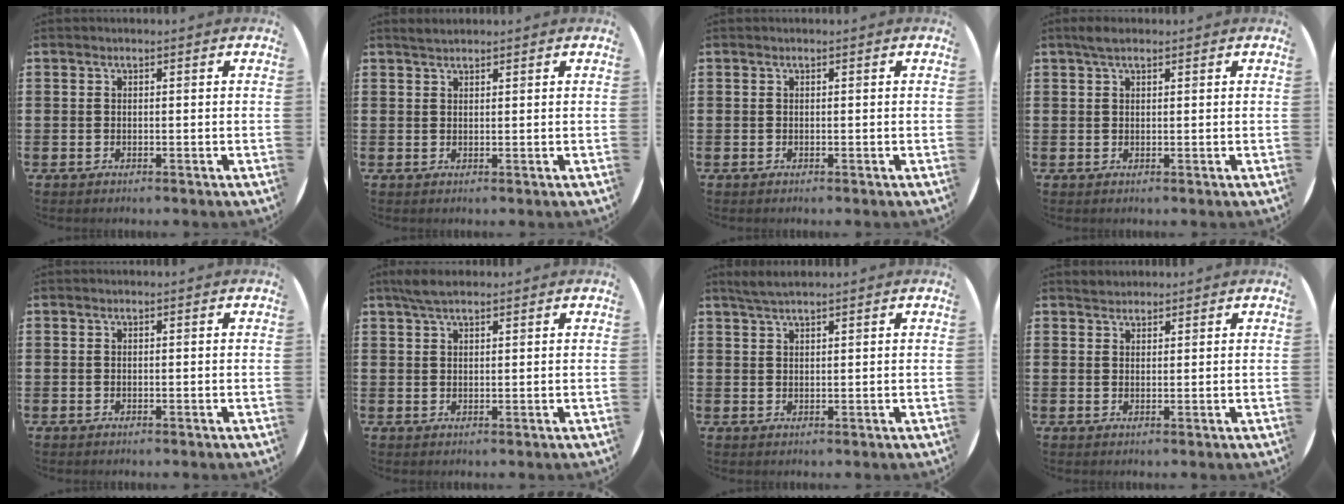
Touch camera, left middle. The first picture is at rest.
{"total": 1.2, "force": [1.2, 0.2, 0.2], "torque": [-0.005, 0.001, 0.023]}
{"total": 0.0}
{"total": 1.8, "force": [1.3, 0.6, 1.1], "torque": [-0.024, 0.006, 0.023]}
{"total": 0.0}
{"total": 3.1, "force": [2.4, 0.9, 1.8], "torque": [-0.040, 0.007, 0.043]}
{"total": 2.1, "force": [1.9, 0.1, 1.0], "torque": [-0.022, 0.002, 0.035]}
{"total": 1.5, "force": [1.5, 0.4, 0.0], "torque": [0.006, -0.001, 0.027]}